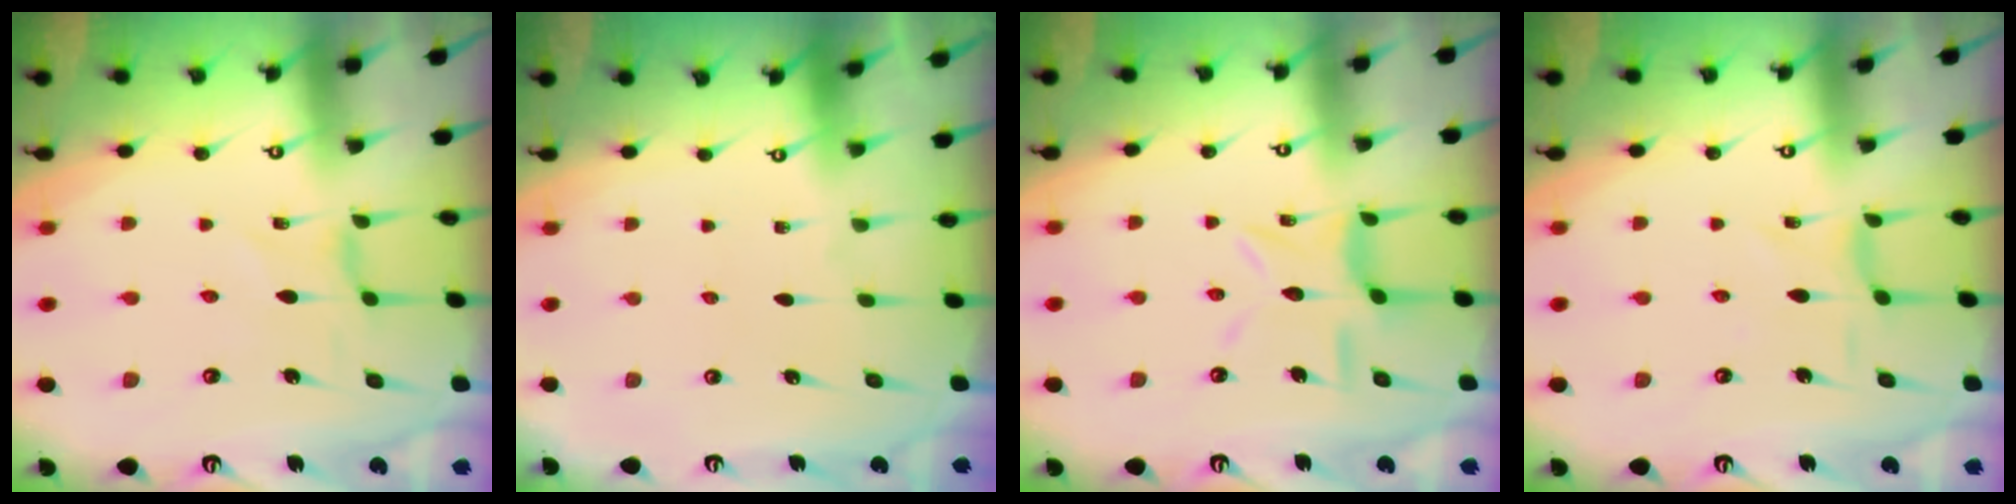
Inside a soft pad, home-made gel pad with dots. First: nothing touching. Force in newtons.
{"total": 0.0}
{"total": 9.6, "press": 9.6, "slide": 0.8}
{"total": 1.7, "press": 1.6, "slide": 0.4}